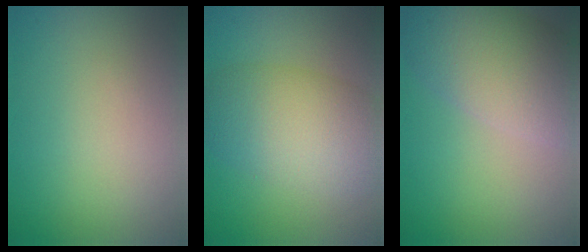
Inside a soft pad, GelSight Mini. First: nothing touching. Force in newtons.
{"total": 7.8, "press": 7.8, "slide": 0.2}
{"total": 7.6, "press": 7.6, "slide": 0.7}